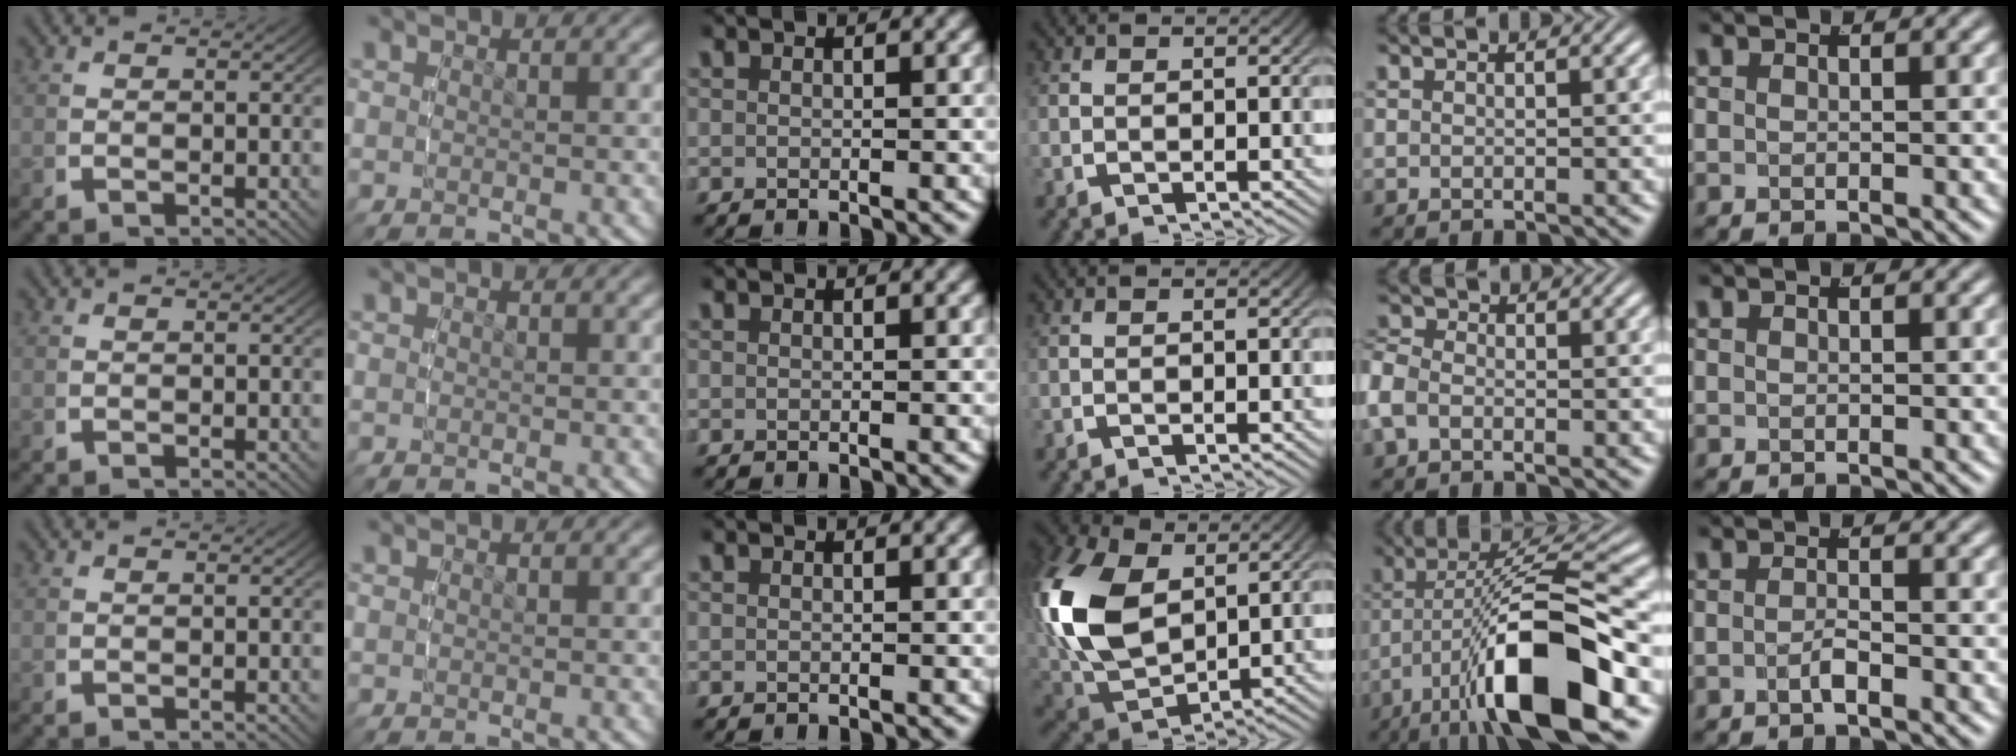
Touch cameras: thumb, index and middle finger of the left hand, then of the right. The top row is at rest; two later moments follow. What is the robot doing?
{"motion": "lift_and_place", "object": "markers"}